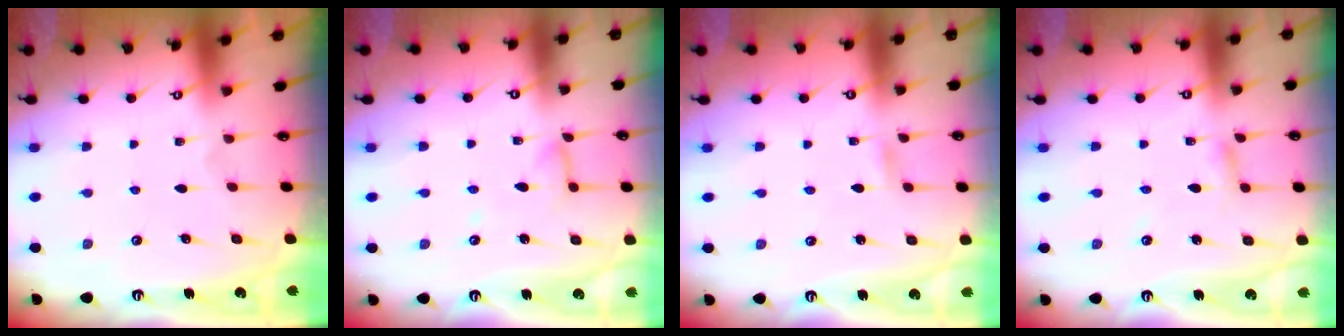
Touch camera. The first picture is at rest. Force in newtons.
{"total": 5.9, "press": 5.9, "slide": 0.5}
{"total": 1.8, "press": 1.8, "slide": 0.2}
{"total": 2.9, "press": 2.9, "slide": 0.1}